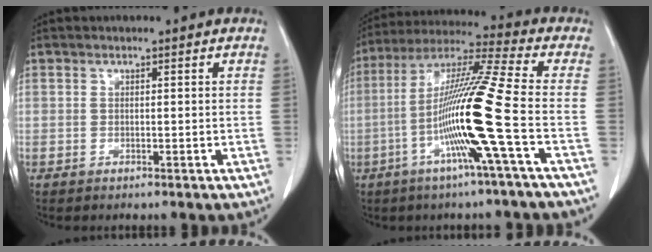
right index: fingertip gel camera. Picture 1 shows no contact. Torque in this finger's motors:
{"motor_torque": [2.14, 0.00, 1.05, 0.21]}